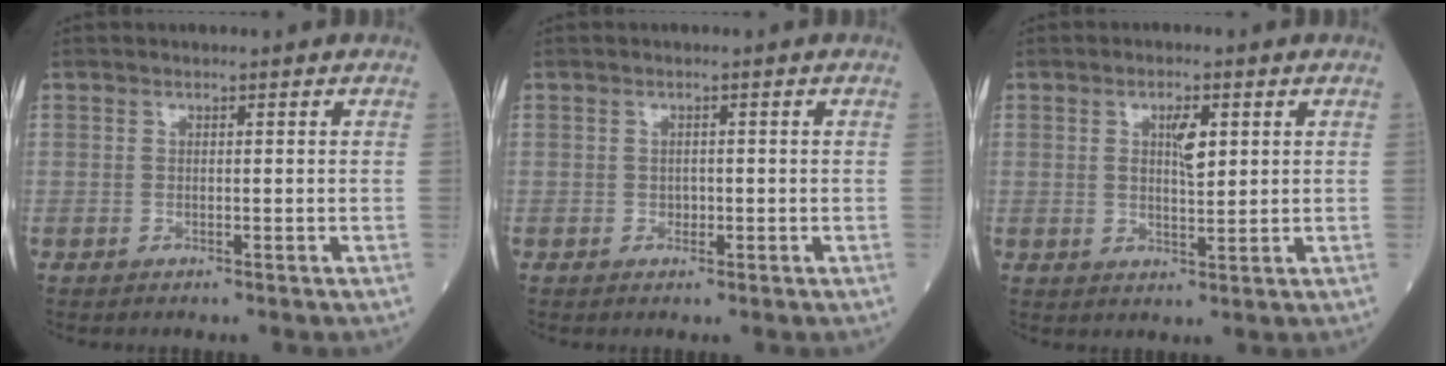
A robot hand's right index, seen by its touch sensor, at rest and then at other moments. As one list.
[{"total": 0.9, "force": [-0.2, 0.8, 0.4], "torque": [-0.004, 0.003, -0.002]}, {"total": 3.9, "force": [1.3, 1.1, 3.6], "torque": [-0.063, 0.003, 0.022]}]